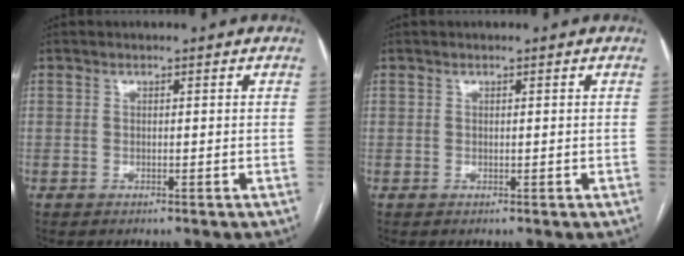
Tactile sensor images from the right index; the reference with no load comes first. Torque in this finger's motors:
{"motor_torque": [0.00, 0.00, 0.00, 0.01]}